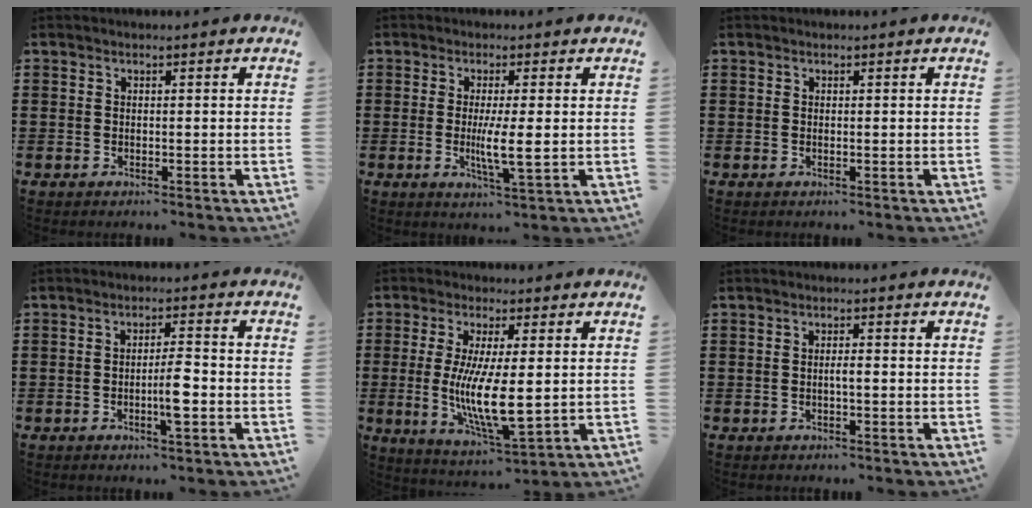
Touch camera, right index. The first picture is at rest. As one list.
[{"total": 4.9, "force": [-0.3, 0.4, 4.9], "torque": [-0.087, -0.007, -0.007]}, {"total": 0.0}, {"total": 4.6, "force": [-1.4, 0.8, 4.3], "torque": [-0.080, 0.000, -0.028]}, {"total": 10.0, "force": [-0.2, 2.6, 9.7], "torque": [-0.194, -0.019, -0.006]}, {"total": 1.4, "force": [-0.3, 0.2, 1.3], "torque": [-0.025, -0.002, -0.005]}]